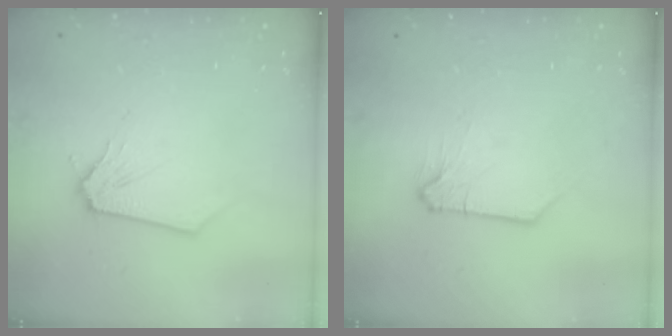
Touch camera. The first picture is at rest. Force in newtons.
{"total": 0.9, "press": 0.8, "slide": 0.2}